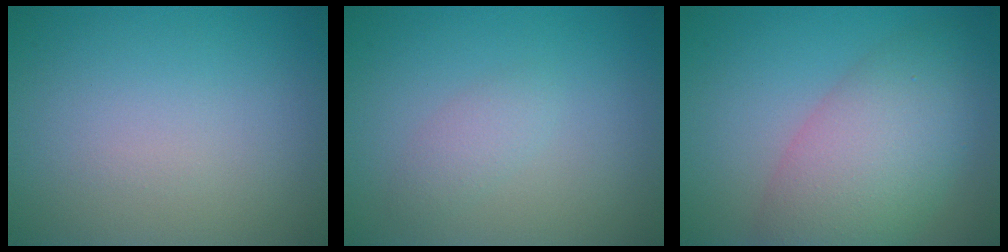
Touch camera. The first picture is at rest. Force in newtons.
{"total": 1.3, "press": 1.3, "slide": 0.0}
{"total": 7.7, "press": 7.7, "slide": 0.4}